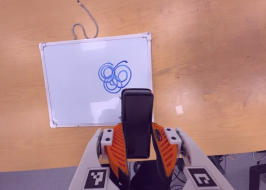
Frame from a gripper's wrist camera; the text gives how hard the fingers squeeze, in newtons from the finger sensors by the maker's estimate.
{"total": 4.9, "left": 3.2, "right": 6.6}